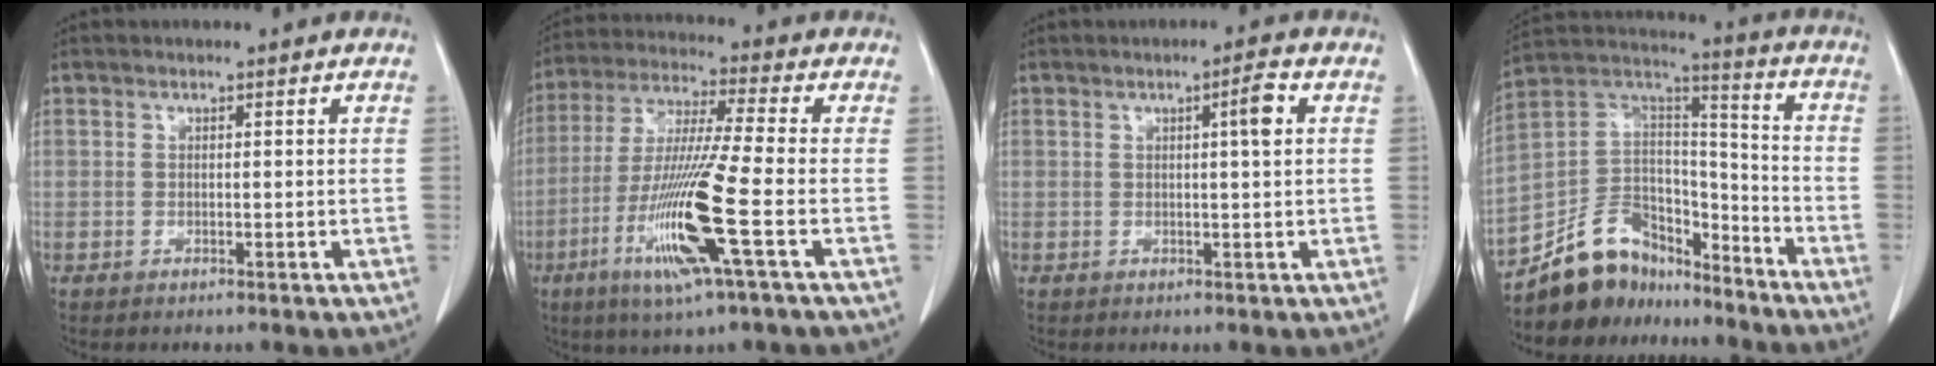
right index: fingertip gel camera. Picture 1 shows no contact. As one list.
[{"total": 14.7, "force": [-5.1, -0.8, 13.8], "torque": [-0.284, -0.024, -0.099]}, {"total": 3.0, "force": [0.8, -0.1, 2.9], "torque": [-0.045, 0.001, 0.011]}, {"total": 14.9, "force": [-12.6, 7.1, 3.7], "torque": [-0.063, 0.066, -0.224]}]